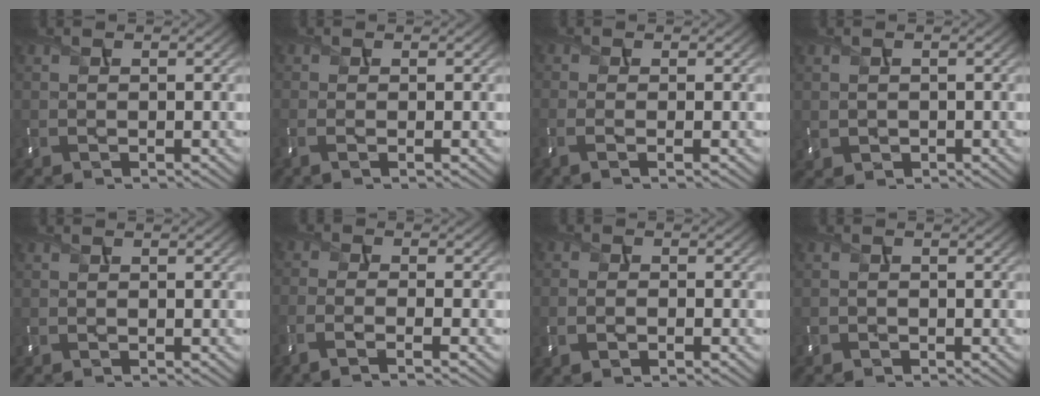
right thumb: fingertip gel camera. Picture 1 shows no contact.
{"total": 1.3, "force": [-0.5, 0.2, 1.1], "torque": [-0.026, -0.006, -0.014]}
{"total": 2.1, "force": [-0.9, 0.4, 1.9], "torque": [-0.034, -0.005, -0.026]}
{"total": 1.3, "force": [-0.1, 1.3, 0.4], "torque": [-0.014, -0.012, 0.002]}
{"total": 0.0}
{"total": 3.9, "force": [-2.5, 0.8, 2.9], "torque": [-0.048, -0.006, -0.066]}
{"total": 2.7, "force": [-1.4, 1.0, 2.0], "torque": [-0.041, -0.007, -0.027]}
{"total": 1.1, "force": [-0.9, 0.6, 0.0], "torque": [-0.001, -0.005, -0.019]}